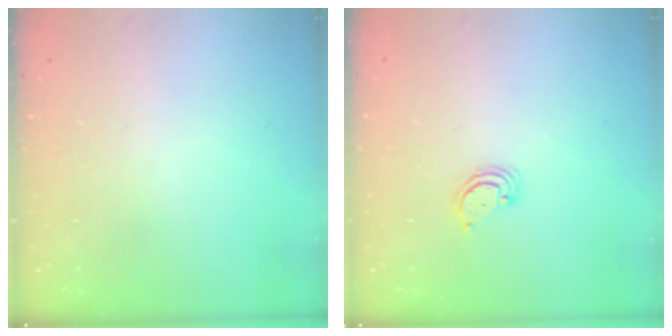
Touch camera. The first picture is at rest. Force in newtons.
{"total": 2.9, "press": 2.9, "slide": 0.2}